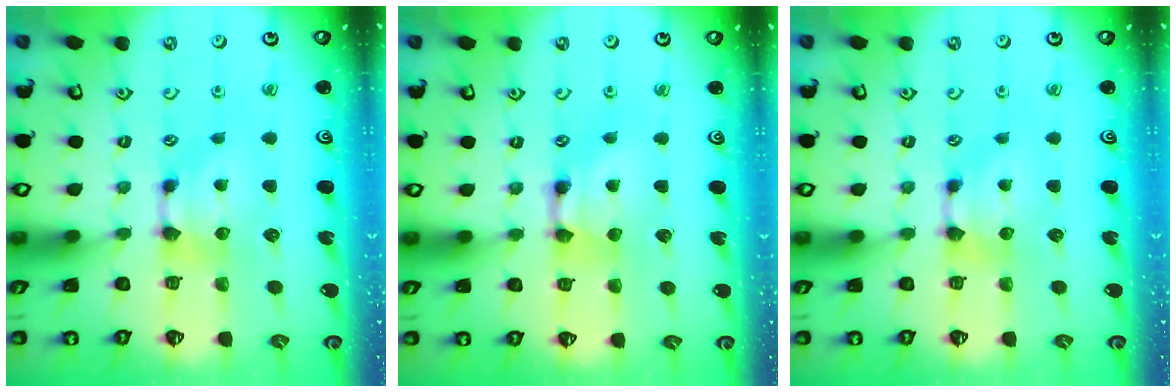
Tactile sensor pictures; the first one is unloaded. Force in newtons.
{"total": 2.2, "press": 2.2, "slide": 0.1}
{"total": 0.0}